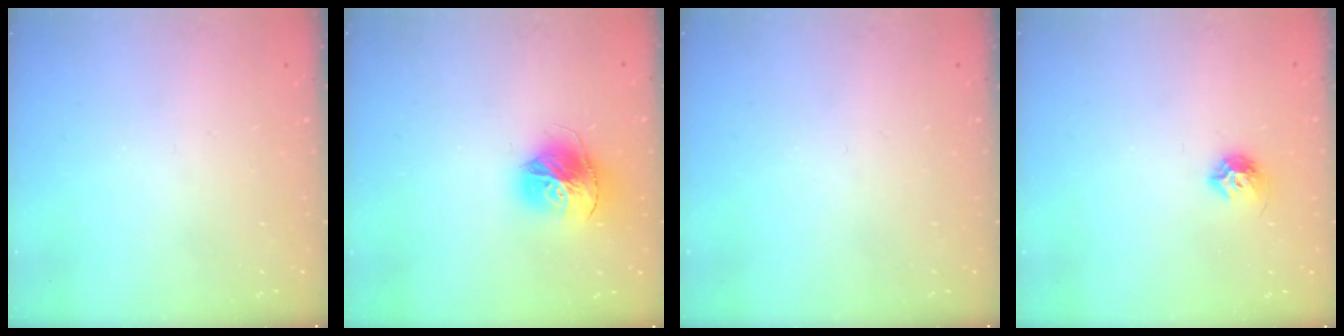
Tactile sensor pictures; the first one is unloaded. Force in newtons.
{"total": 15.6, "press": 15.5, "slide": 1.6}
{"total": 0.0}
{"total": 7.0, "press": 7.0, "slide": 0.8}